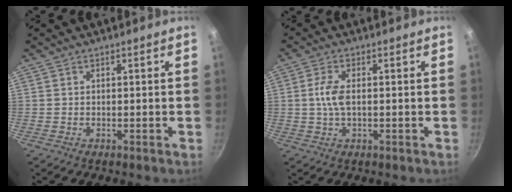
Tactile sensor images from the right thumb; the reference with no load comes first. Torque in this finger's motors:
{"motor_torque": [0.16, 0.76, 0.60, 0.12, 0.25]}